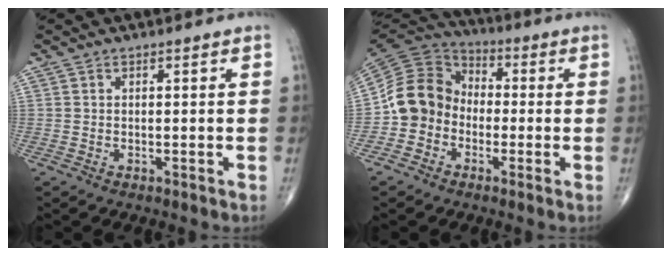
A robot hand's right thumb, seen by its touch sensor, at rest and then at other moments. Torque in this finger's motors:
{"motor_torque": [-0.42, 0.75, 0.05, -0.26, 0.16]}